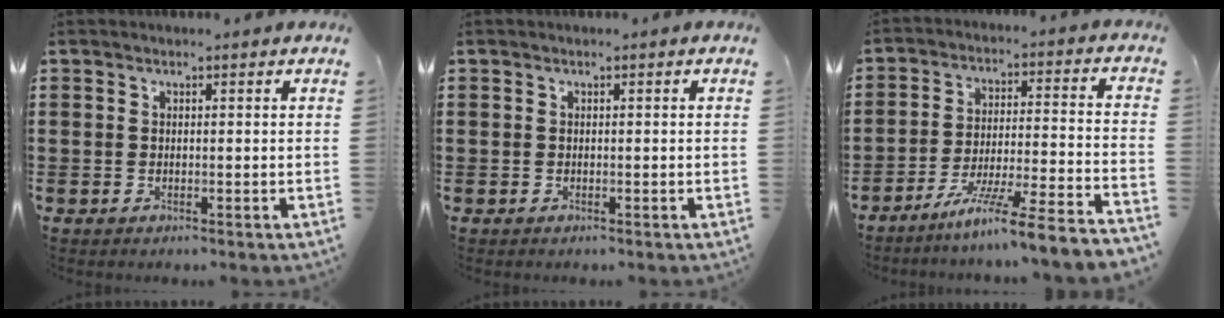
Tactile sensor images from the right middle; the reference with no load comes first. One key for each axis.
{"total": 0.0}
{"total": 8.9, "fx": -7.6, "fy": -1.3, "fz": 4.5, "tx": -0.080, "ty": -0.013, "tz": -0.150}